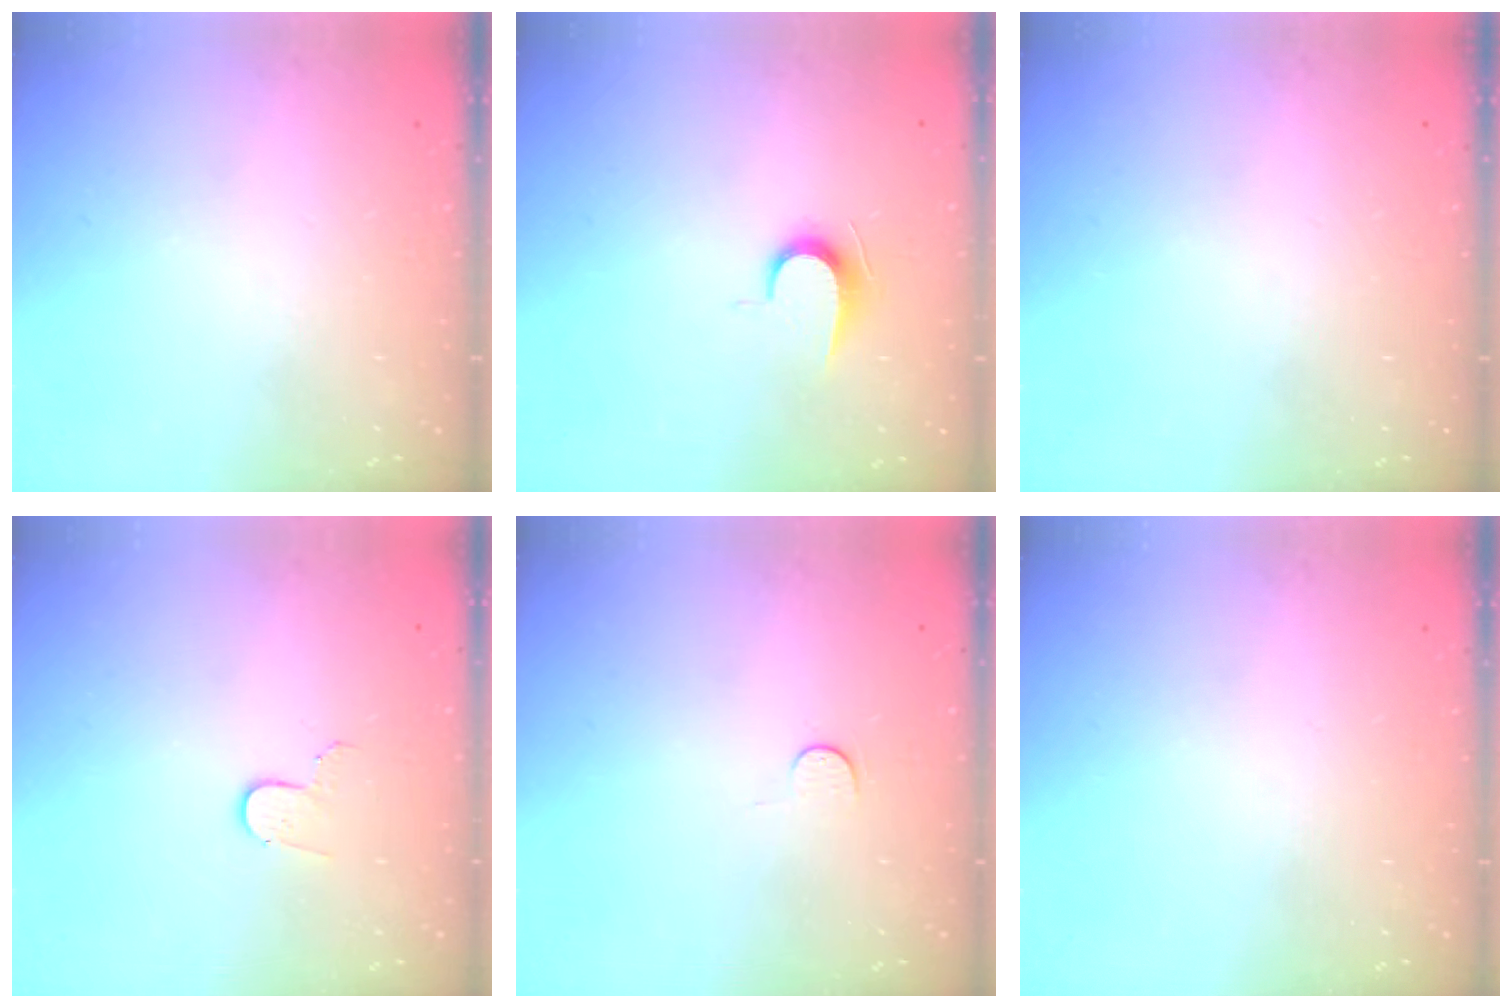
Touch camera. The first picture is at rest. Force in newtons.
{"total": 6.1, "press": 6.0, "slide": 0.6}
{"total": 0.0}
{"total": 3.3, "press": 3.3, "slide": 0.3}
{"total": 2.8, "press": 2.8, "slide": 0.4}
{"total": 0.0}